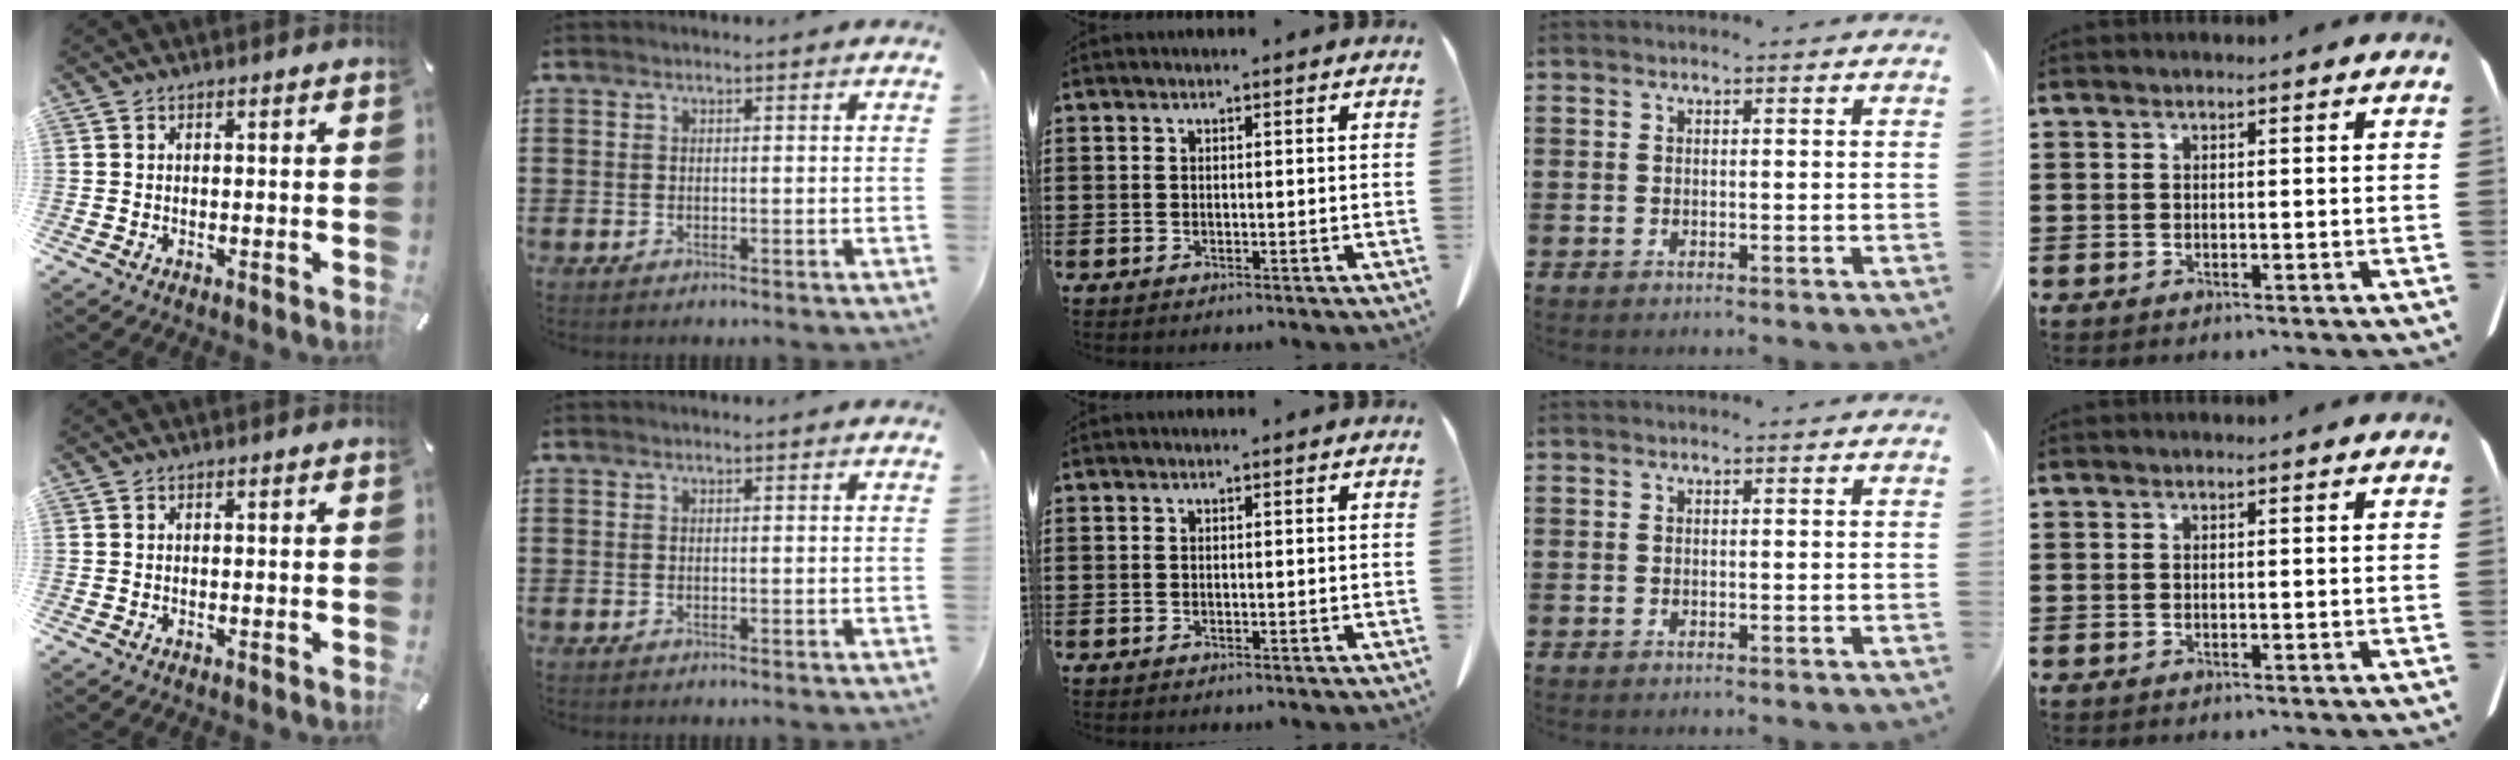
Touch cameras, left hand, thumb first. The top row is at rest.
{}